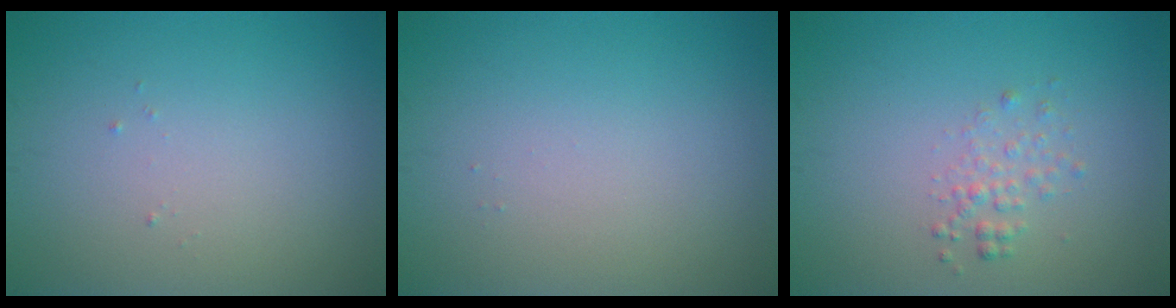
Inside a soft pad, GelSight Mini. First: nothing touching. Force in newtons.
{"total": 0.0}
{"total": 1.4, "press": 1.4, "slide": 0.1}